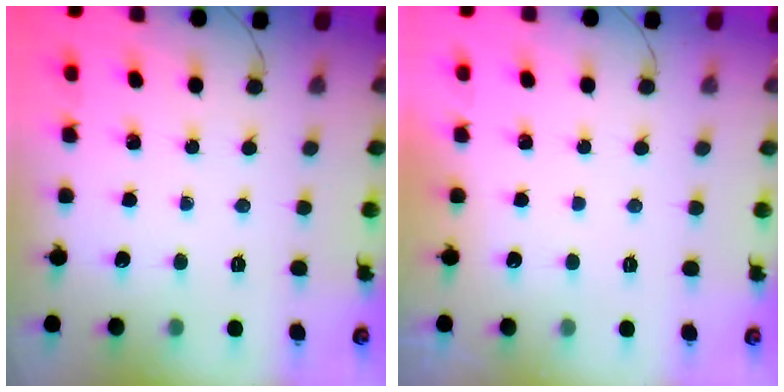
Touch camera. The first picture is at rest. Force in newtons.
{"total": 3.0, "press": 3.0, "slide": 0.1}